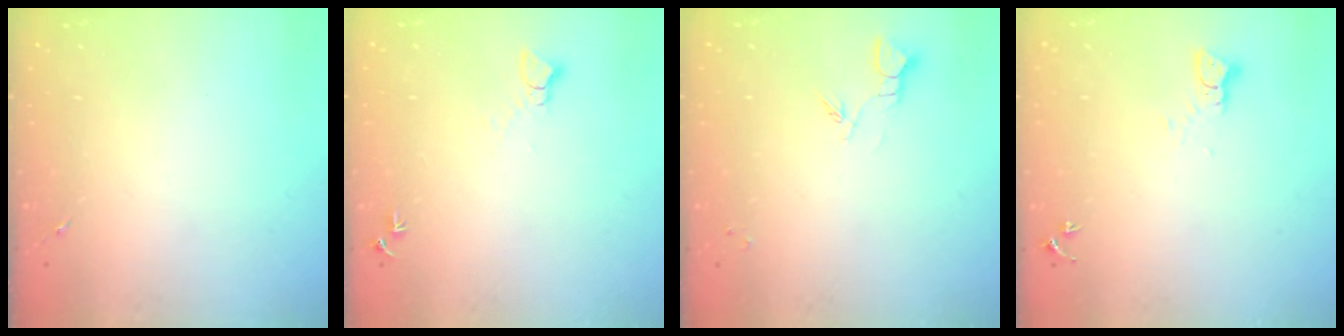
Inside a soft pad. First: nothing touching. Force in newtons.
{"total": 4.6, "press": 4.6, "slide": 0.5}
{"total": 3.3, "press": 3.3, "slide": 0.4}
{"total": 3.2, "press": 3.2, "slide": 0.4}